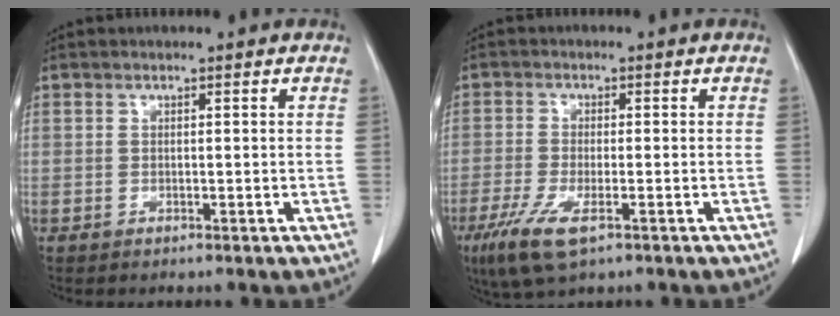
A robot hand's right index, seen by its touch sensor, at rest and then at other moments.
{"total": 7.2, "force": [-4.1, 1.9, 5.6], "torque": [-0.117, -0.020, -0.071]}